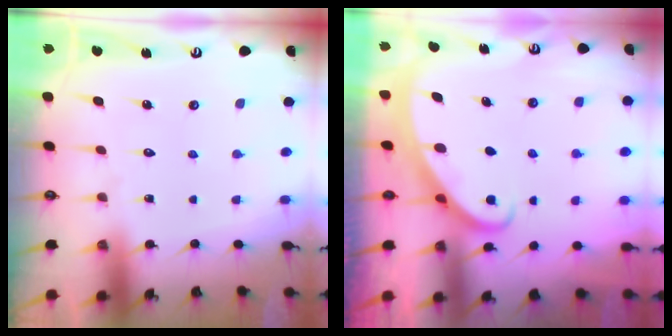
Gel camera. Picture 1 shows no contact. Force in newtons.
{"total": 2.3, "press": 2.3, "slide": 0.2}